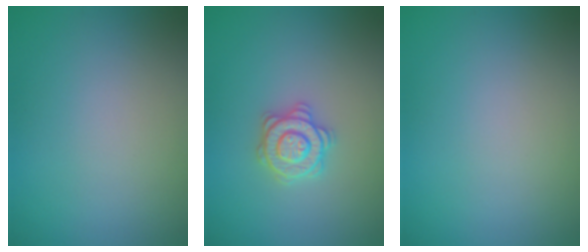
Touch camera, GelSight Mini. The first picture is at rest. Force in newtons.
{"total": 2.8, "press": 2.8, "slide": 0.4}
{"total": 0.0}